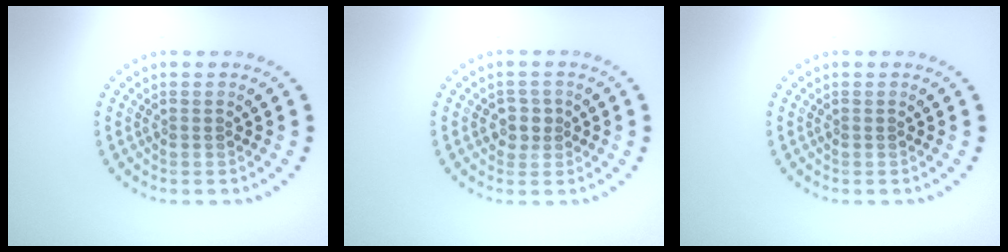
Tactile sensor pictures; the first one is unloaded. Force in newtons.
{"total": 1.6, "press": 1.4, "slide": 0.8}
{"total": 0.0}